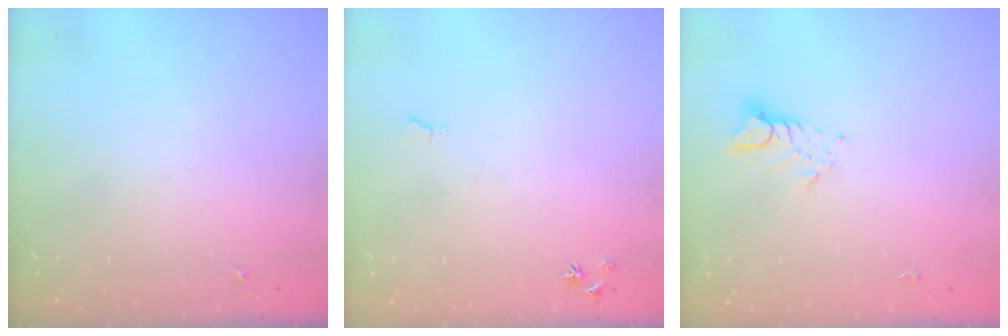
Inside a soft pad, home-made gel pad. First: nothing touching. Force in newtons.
{"total": 4.7, "press": 4.7, "slide": 0.7}
{"total": 5.1, "press": 5.0, "slide": 0.3}